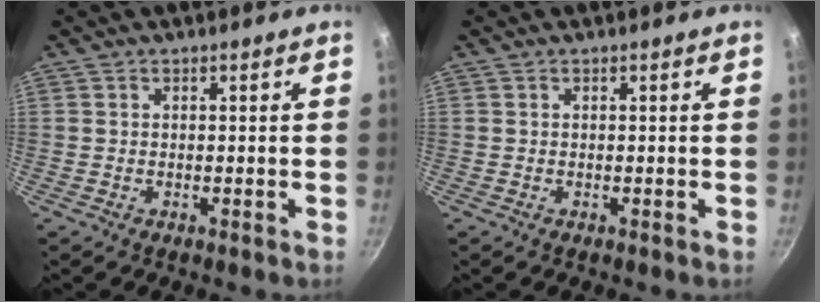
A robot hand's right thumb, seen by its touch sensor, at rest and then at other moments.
{"total": 0.0}